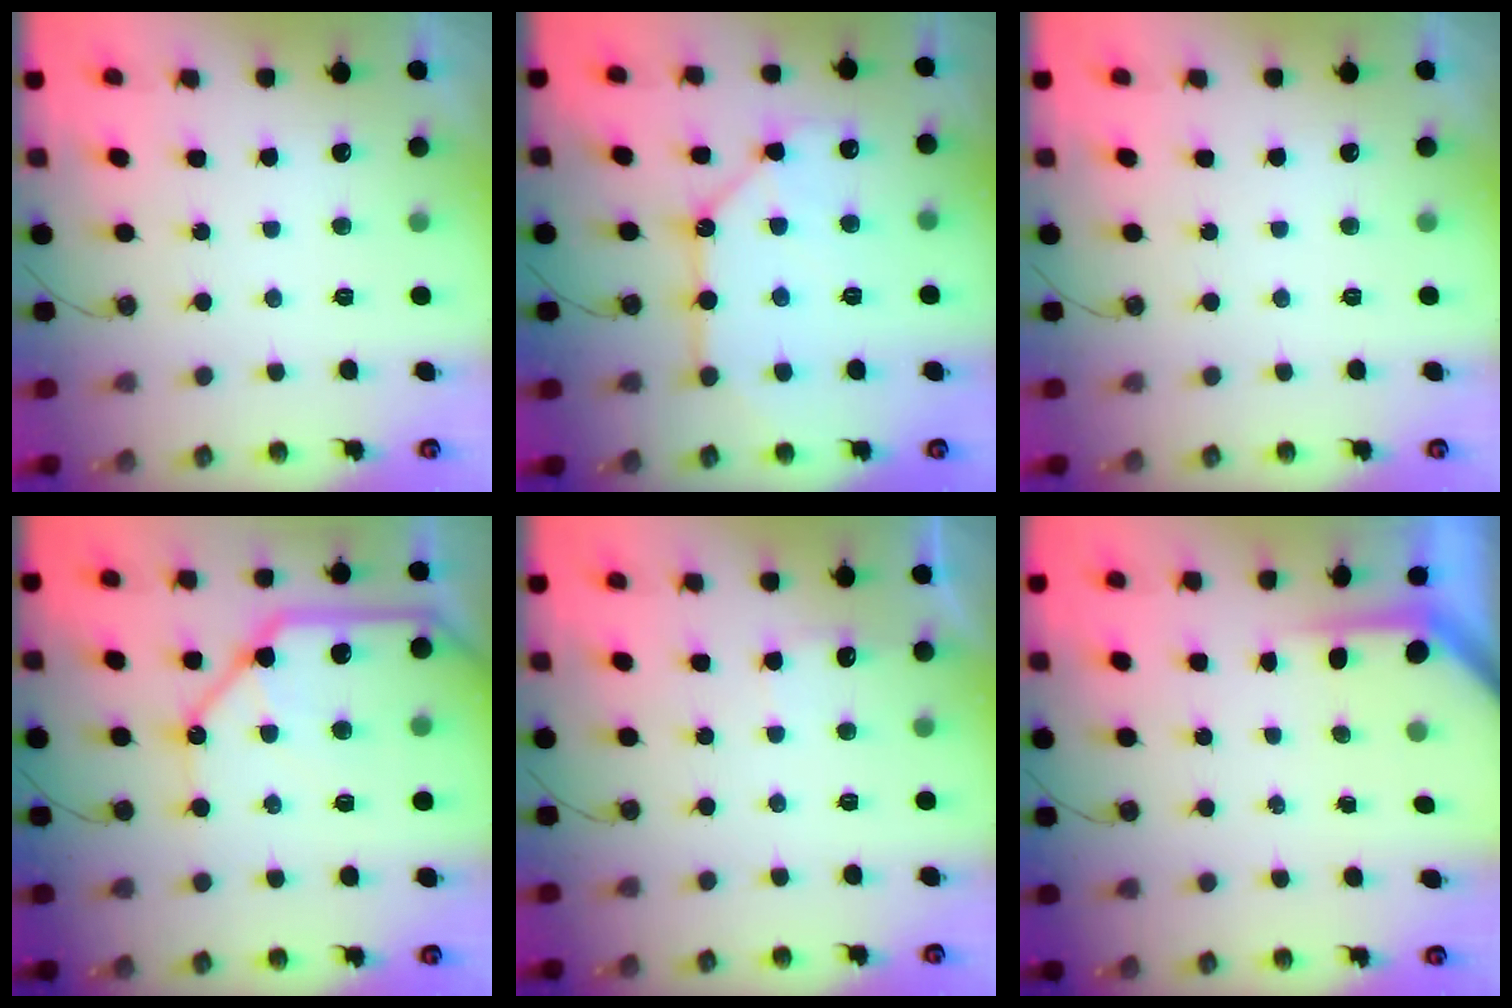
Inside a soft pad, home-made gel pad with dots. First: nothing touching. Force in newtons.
{"total": 11.4, "press": 11.4, "slide": 0.9}
{"total": 0.0}
{"total": 21.1, "press": 20.9, "slide": 2.9}
{"total": 3.1, "press": 3.1, "slide": 0.4}
{"total": 3.8, "press": 3.8, "slide": 0.4}